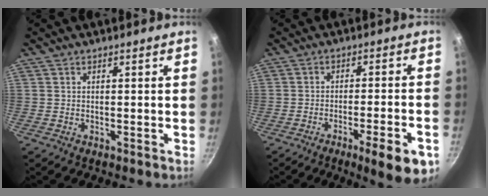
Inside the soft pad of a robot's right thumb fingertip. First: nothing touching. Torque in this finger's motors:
{"motor_torque": [0.59, -0.17, 0.04, -0.05, 0.05]}